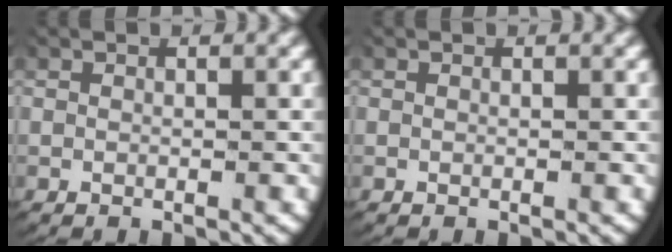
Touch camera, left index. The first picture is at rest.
{"total": 0.0}